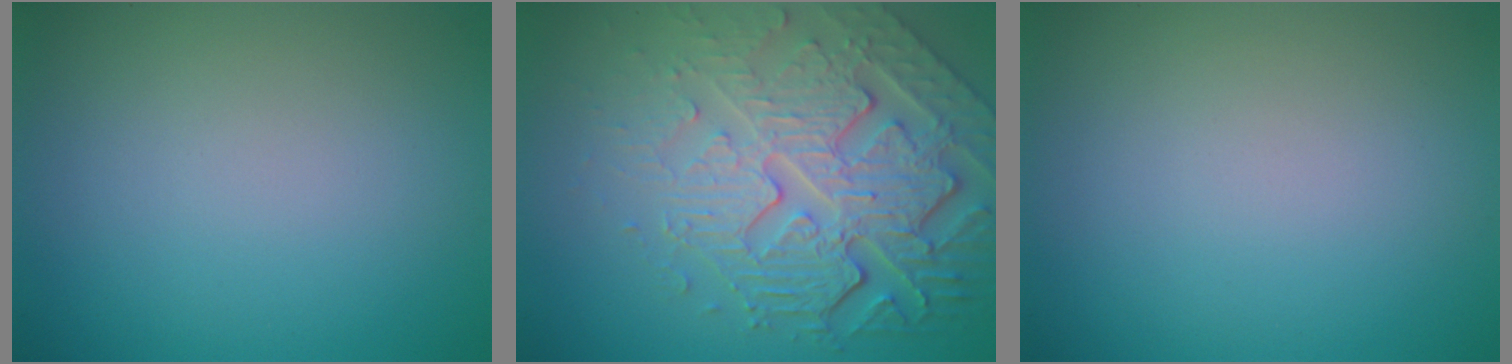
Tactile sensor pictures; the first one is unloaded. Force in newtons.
{"total": 8.5, "press": 5.9, "slide": 6.2}
{"total": 0.0}